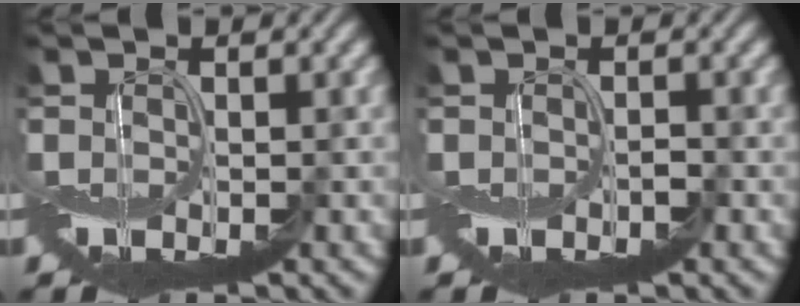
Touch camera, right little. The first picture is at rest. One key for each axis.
{"total": 0.7, "fx": -0.6, "fy": 0.2, "fz": 0.3, "tx": -0.007, "ty": -0.001, "tz": -0.010}